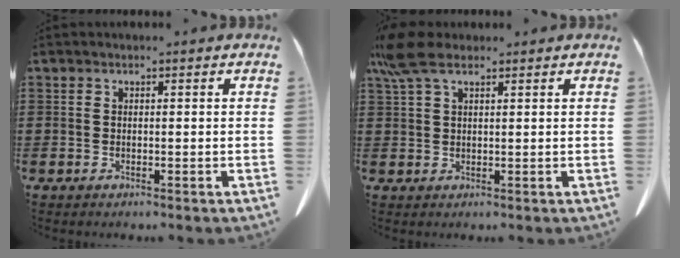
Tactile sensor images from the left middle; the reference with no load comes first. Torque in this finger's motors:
{"motor_torque": [0.11, 0.23, 0.19, 0.07]}